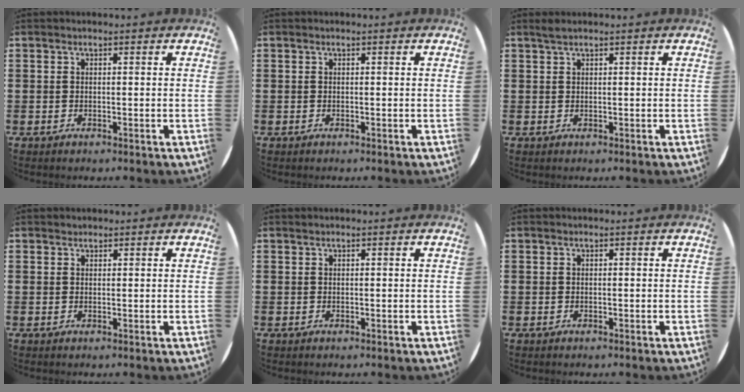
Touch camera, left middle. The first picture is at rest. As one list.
[{"total": 0.0}, {"total": 0.8, "force": [0.7, -0.1, 0.4], "torque": [-0.008, 0.001, 0.013]}, {"total": 0.7, "force": [0.7, 0.2, -0.1], "torque": [0.003, 0.004, 0.013]}, {"total": 0.0}, {"total": 0.0}]